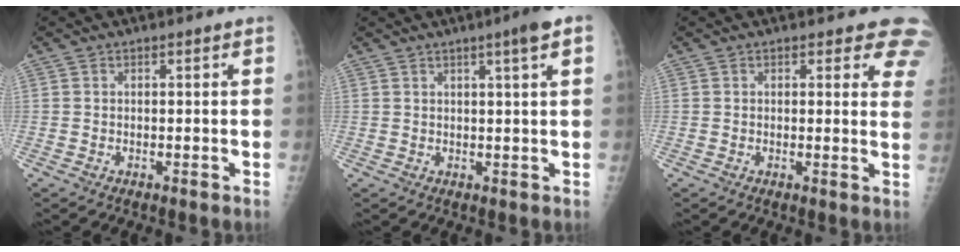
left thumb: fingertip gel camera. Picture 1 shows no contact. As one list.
[{"total": 4.3, "force": [2.3, -0.3, 3.7], "torque": [-0.057, -0.008, 0.033]}, {"total": 7.8, "force": [6.7, 2.9, 2.8], "torque": [0.016, -0.028, 0.048]}]